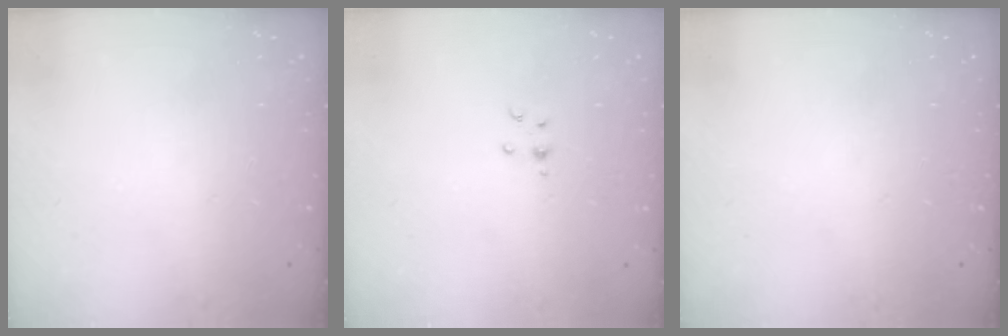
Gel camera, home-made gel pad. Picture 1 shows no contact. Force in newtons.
{"total": 2.4, "press": 2.4, "slide": 0.3}
{"total": 0.0}